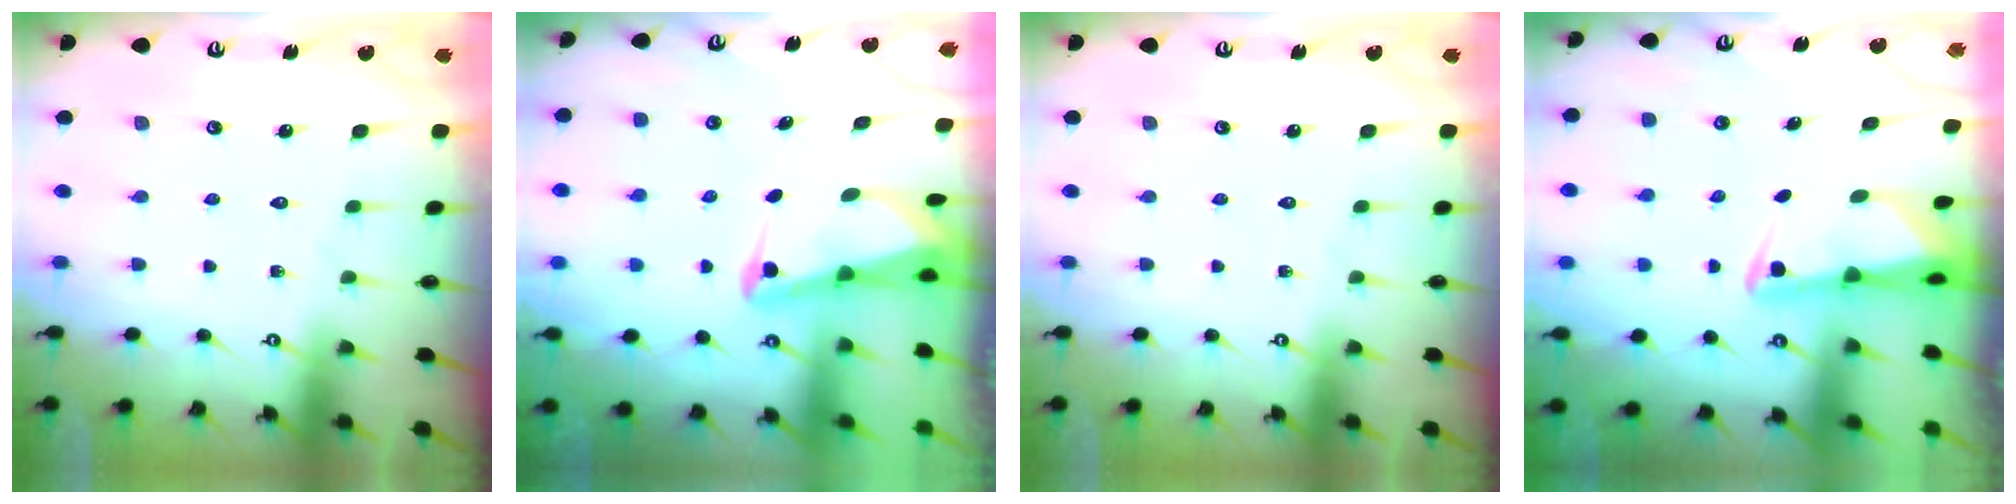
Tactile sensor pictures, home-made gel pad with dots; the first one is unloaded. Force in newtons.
{"total": 2.6, "press": 2.6, "slide": 0.5}
{"total": 0.0}
{"total": 2.4, "press": 2.4, "slide": 0.5}